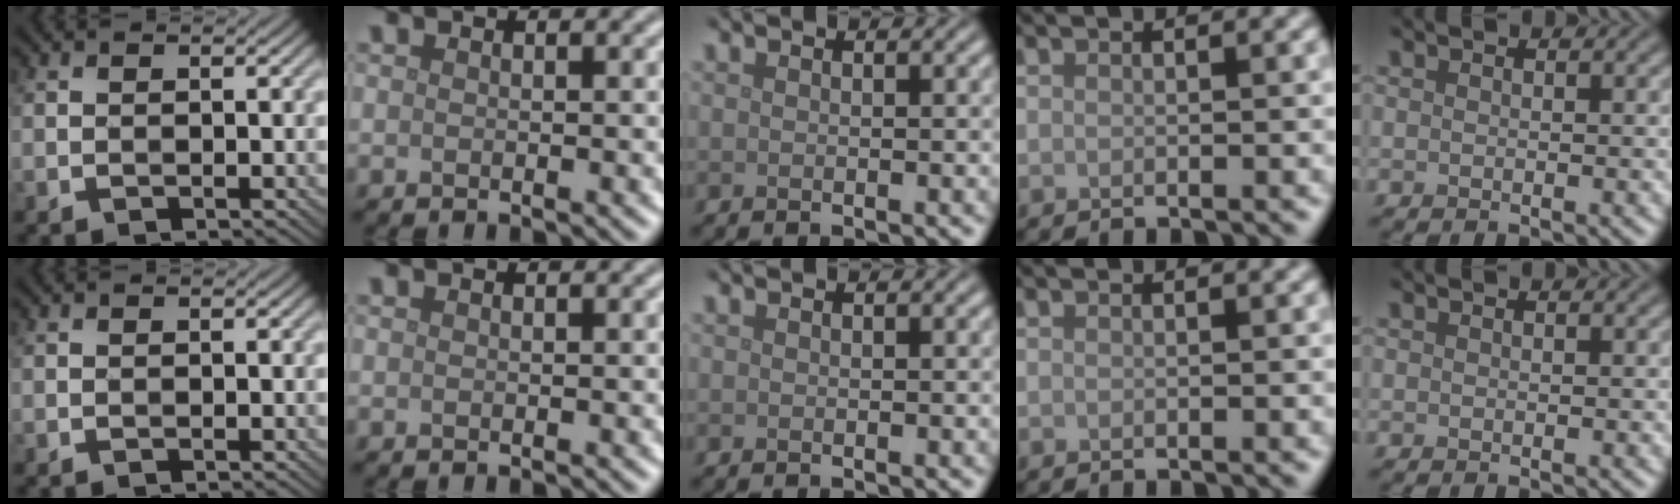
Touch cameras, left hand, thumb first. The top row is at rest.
{}